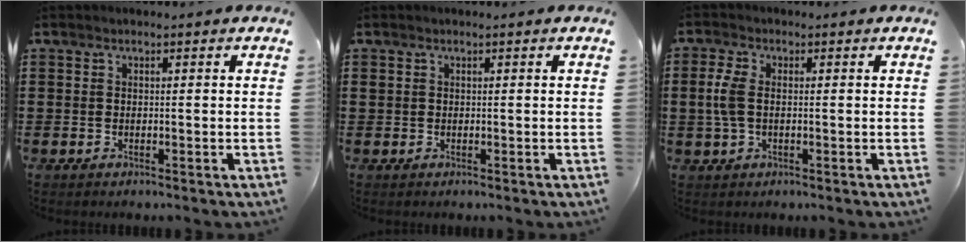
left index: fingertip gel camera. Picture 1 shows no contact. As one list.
[{"total": 0.6, "force": [0.3, 0.4, 0.2], "torque": [-0.006, 0.005, 0.005]}, {"total": 4.3, "force": [0.0, 2.3, 3.6], "torque": [-0.101, -0.002, -0.009]}]